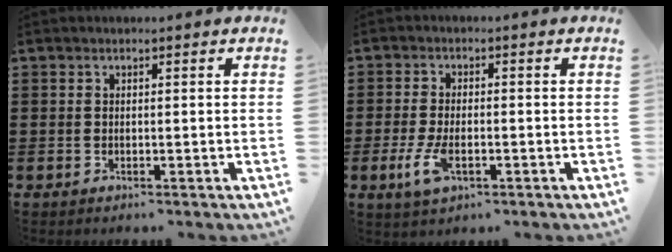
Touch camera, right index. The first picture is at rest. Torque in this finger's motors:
{"motor_torque": [1.13, 1.01, 0.17, 0.08]}